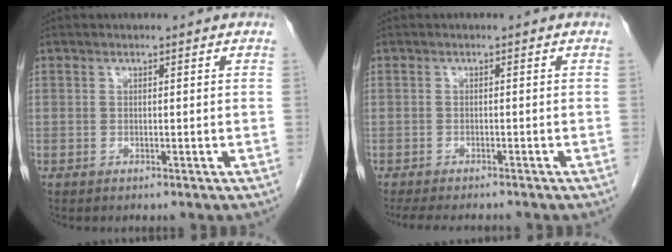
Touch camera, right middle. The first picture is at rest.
{"total": 7.6, "force": [-6.8, 1.5, 3.2], "torque": [-0.044, -0.014, -0.096]}